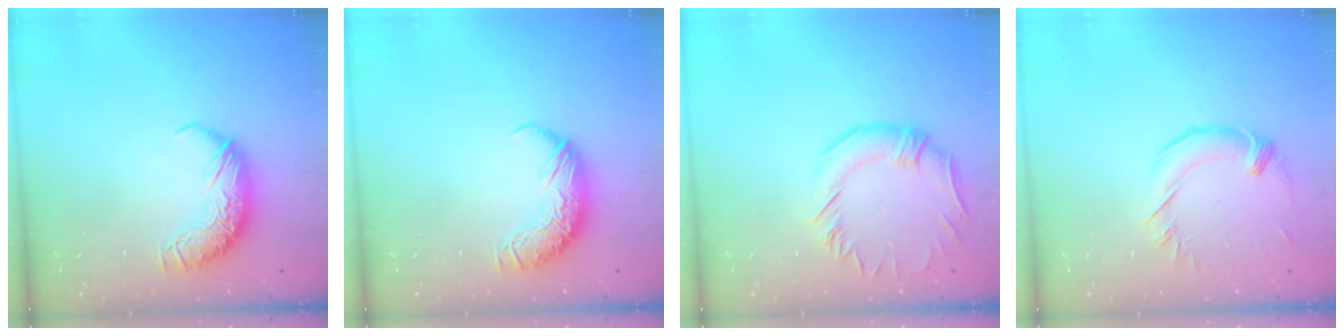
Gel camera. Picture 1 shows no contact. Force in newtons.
{"total": 0.0}
{"total": 0.9, "press": 0.2, "slide": 0.9}
{"total": 1.6, "press": 1.6, "slide": 0.3}